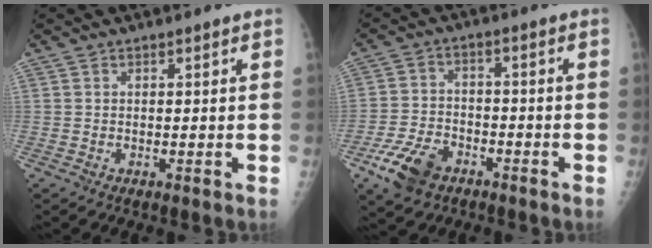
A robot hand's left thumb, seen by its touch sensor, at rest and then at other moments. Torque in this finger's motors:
{"motor_torque": [-0.98, 1.25, 0.64, 0.48, 0.09]}